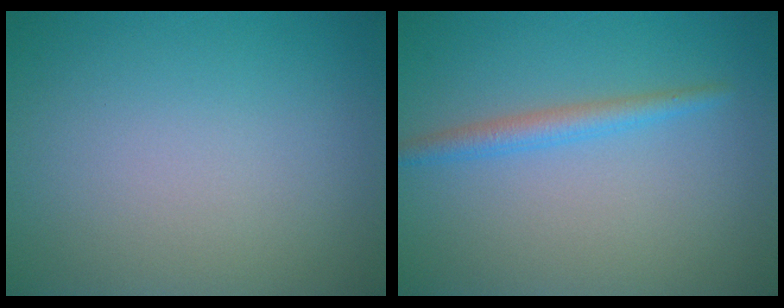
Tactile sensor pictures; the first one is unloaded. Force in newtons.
{"total": 2.1, "press": 2.0, "slide": 0.2}